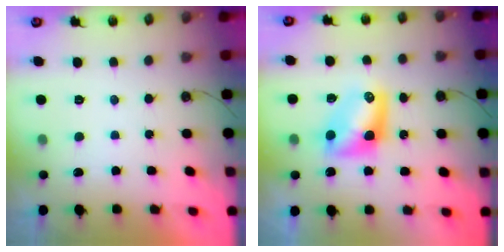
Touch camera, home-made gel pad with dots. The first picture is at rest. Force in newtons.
{"total": 9.4, "press": 9.4, "slide": 0.4}